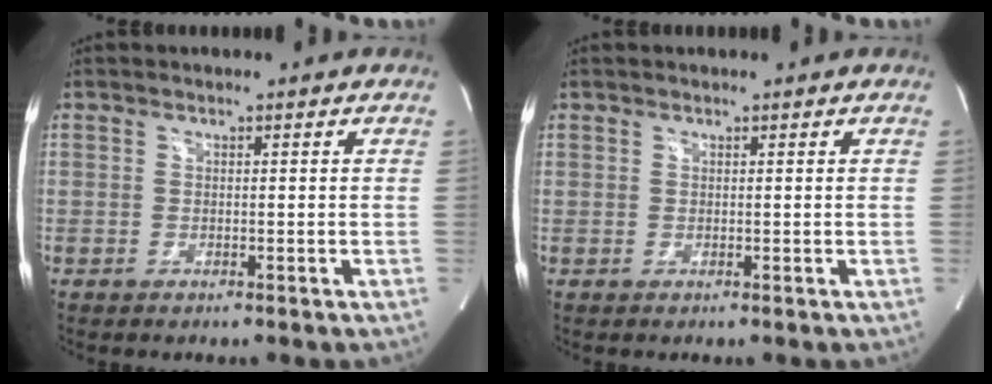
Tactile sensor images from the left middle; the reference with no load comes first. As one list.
[{"total": 0.0}]